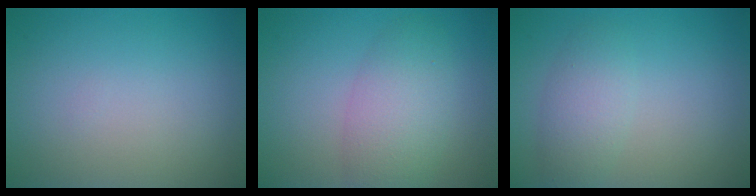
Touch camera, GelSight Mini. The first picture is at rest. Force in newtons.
{"total": 4.5, "press": 4.5, "slide": 0.2}
{"total": 2.7, "press": 2.7, "slide": 0.1}